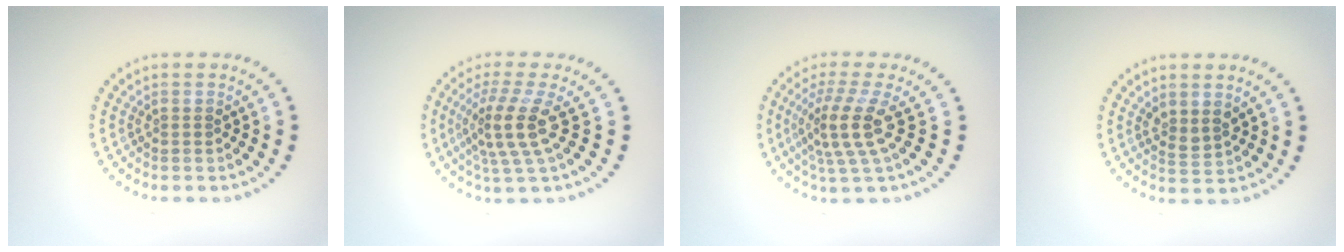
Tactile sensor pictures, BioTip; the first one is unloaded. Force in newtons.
{"total": 4.1, "press": 3.1, "slide": 2.6}
{"total": 3.9, "press": 2.9, "slide": 2.6}
{"total": 1.6, "press": 1.4, "slide": 0.8}